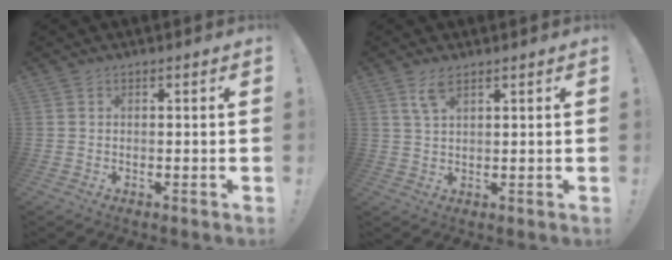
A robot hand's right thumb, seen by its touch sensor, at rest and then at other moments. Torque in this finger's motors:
{"motor_torque": [-0.55, 0.56, 0.26, 0.29, 0.07]}